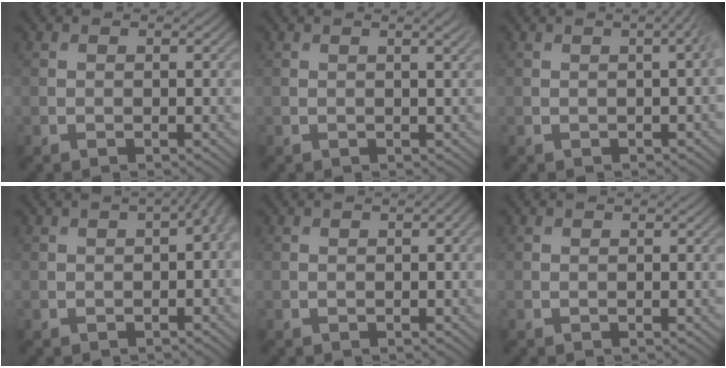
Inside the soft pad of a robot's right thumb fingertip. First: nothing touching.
{"total": 1.8, "force": [0.8, 0.3, 1.6], "torque": [-0.019, 0.005, 0.006]}
{"total": 2.5, "force": [0.1, 0.7, 2.5], "torque": [-0.023, 0.013, 0.004]}
{"total": 3.2, "force": [-0.1, 1.3, 2.9], "torque": [-0.037, -0.001, 0.007]}
{"total": 1.1, "force": [0.1, 0.3, 1.0], "torque": [-0.012, 0.004, 0.003]}
{"total": 0.0}